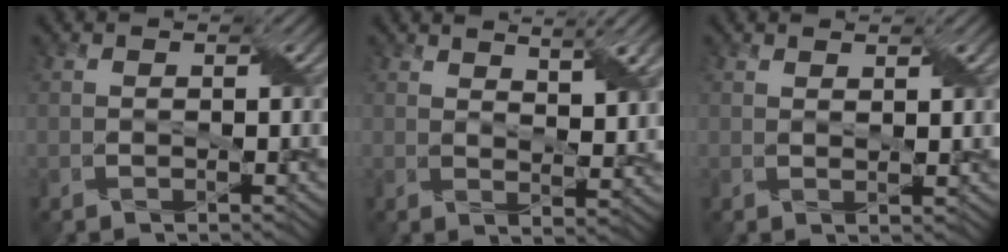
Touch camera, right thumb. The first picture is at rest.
{"total": 6.1, "force": [4.1, 0.7, 4.5], "torque": [-0.075, 0.003, 0.079]}
{"total": 1.5, "force": [1.1, -0.7, 0.7], "torque": [-0.014, -0.002, 0.029]}